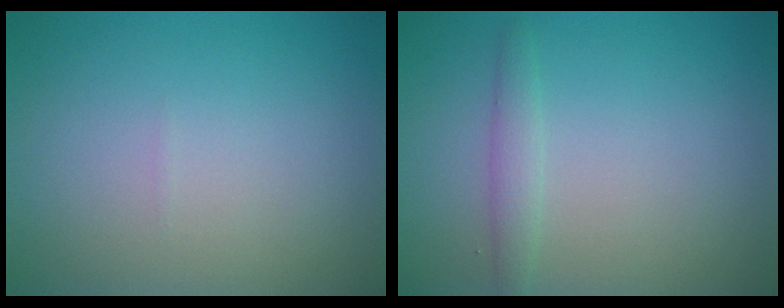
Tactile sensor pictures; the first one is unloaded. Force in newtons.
{"total": 1.5, "press": 1.5, "slide": 0.1}